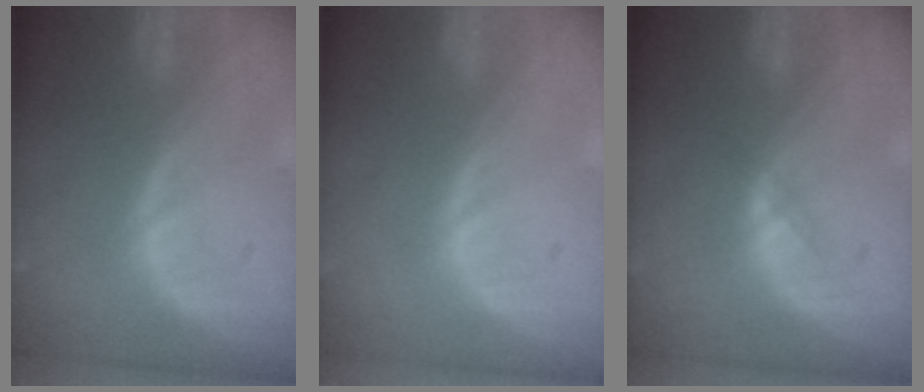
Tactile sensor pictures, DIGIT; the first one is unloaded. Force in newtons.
{"total": 0.0}
{"total": 1.0, "press": 1.0, "slide": 0.2}